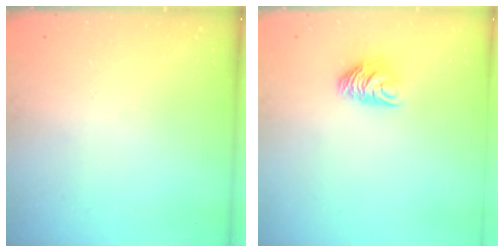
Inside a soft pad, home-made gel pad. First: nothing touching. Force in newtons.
{"total": 7.3, "press": 7.3, "slide": 0.4}